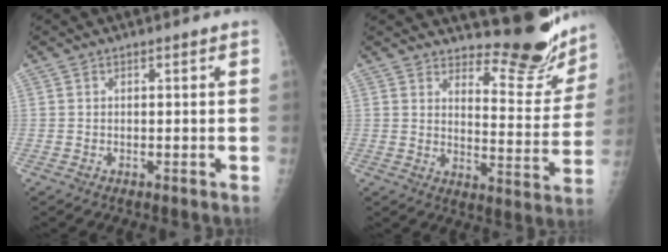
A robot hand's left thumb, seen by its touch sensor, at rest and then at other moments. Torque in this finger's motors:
{"motor_torque": [0.10, -0.02, -0.27, -0.43, 0.07]}